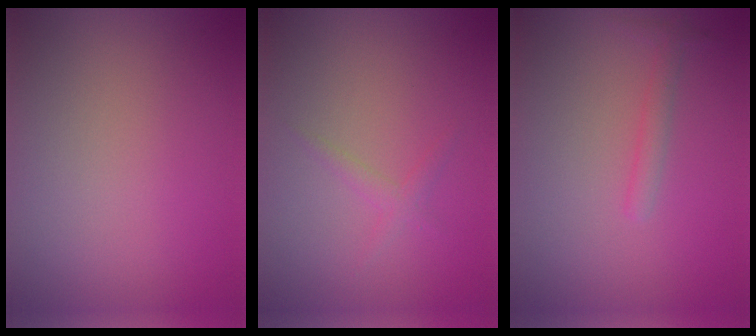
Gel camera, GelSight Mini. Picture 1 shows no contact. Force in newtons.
{"total": 1.1, "press": 1.1, "slide": 0.0}
{"total": 1.2, "press": 1.2, "slide": 0.0}